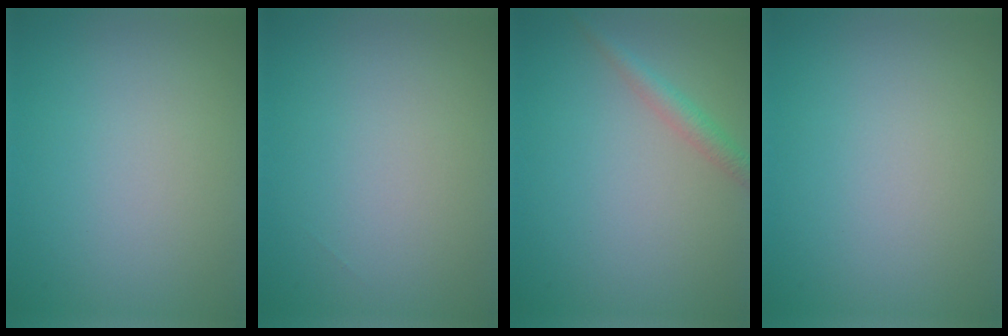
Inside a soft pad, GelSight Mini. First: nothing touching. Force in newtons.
{"total": 0.0}
{"total": 1.9, "press": 1.9, "slide": 0.0}
{"total": 0.0}